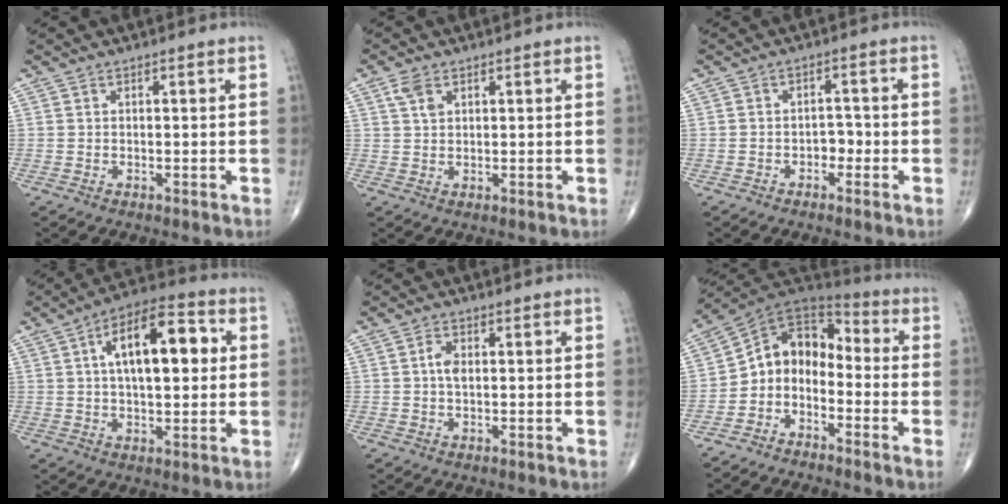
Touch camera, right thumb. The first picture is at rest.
{"total": 3.1, "force": [1.5, 1.8, 2.0], "torque": [-0.037, 0.002, 0.034]}
{"total": 2.7, "force": [-1.1, 1.9, 1.5], "torque": [-0.007, 0.012, -0.022]}
{"total": 15.6, "force": [3.2, 7.1, 13.5], "torque": [-0.198, 0.019, 0.044]}
{"total": 2.7, "force": [0.3, 1.5, 2.2], "torque": [-0.044, 0.004, 0.002]}
{"total": 10.1, "force": [-3.5, 7.5, 5.9], "torque": [-0.071, 0.086, -0.082]}